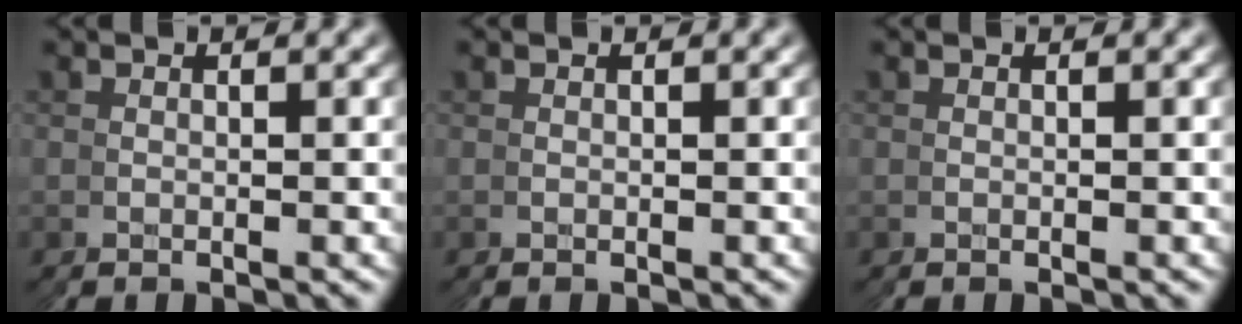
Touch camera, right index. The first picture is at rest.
{"total": 0.0}
{"total": 0.0}